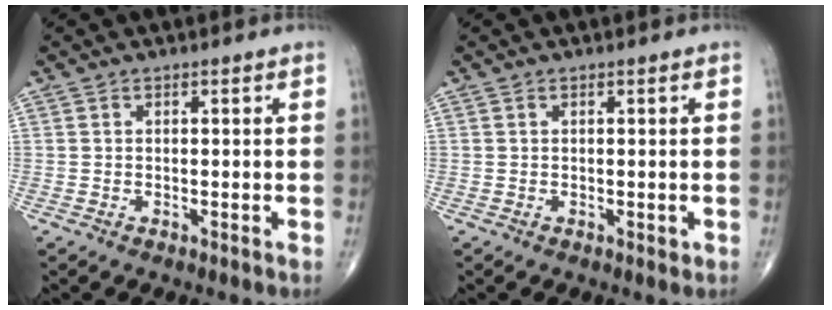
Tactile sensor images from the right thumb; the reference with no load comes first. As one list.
[{"total": 0.6, "force": [0.0, 0.3, 0.5], "torque": [-0.003, 0.000, 0.003]}]